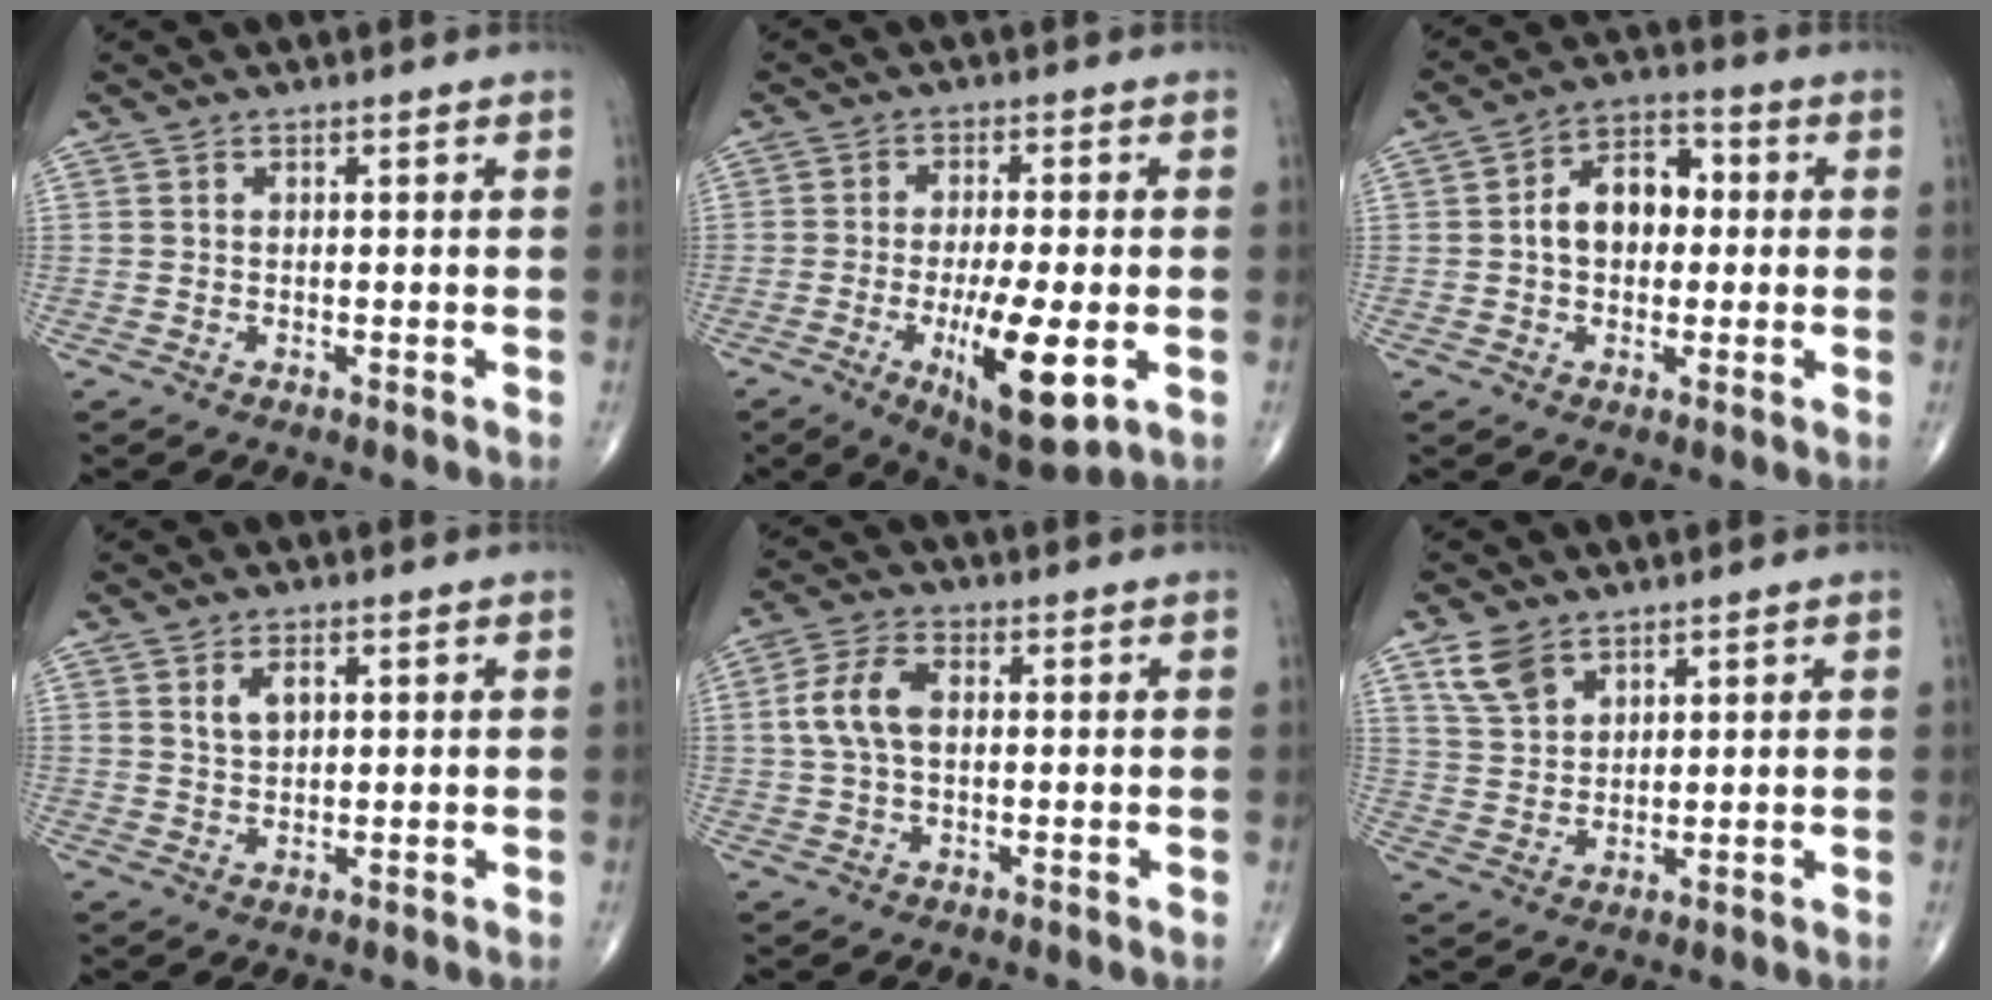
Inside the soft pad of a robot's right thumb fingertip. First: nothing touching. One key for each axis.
{"total": 13.3, "fx": -3.8, "fy": 3.8, "fz": 12.2, "tx": -0.199, "ty": -0.013, "tz": -0.055}
{"total": 9.5, "fx": 0.4, "fy": 6.6, "fz": 6.9, "tx": -0.086, "ty": 0.027, "tz": -0.003}
{"total": 3.3, "fx": 1.3, "fy": 1.9, "fz": 2.4, "tx": -0.037, "ty": -0.004, "tz": 0.025}
{"total": 7.1, "fx": 0.7, "fy": 4.0, "fz": 5.8, "tx": -0.127, "ty": 0.018, "tz": 0.011}
{"total": 5.9, "fx": 3.9, "fy": 3.5, "fz": 2.8, "tx": -0.045, "ty": -0.016, "tz": 0.084}